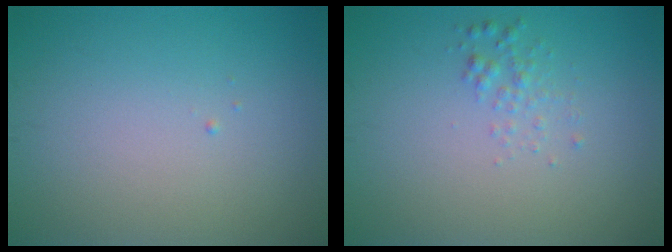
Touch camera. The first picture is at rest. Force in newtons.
{"total": 1.2, "press": 1.2, "slide": 0.0}